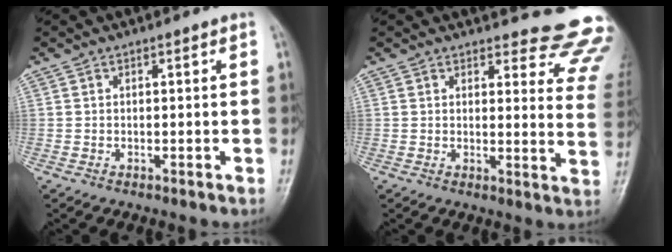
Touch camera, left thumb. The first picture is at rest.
{"total": 14.7, "force": [14.2, 3.1, 2.5], "torque": [0.026, -0.139, 0.128]}